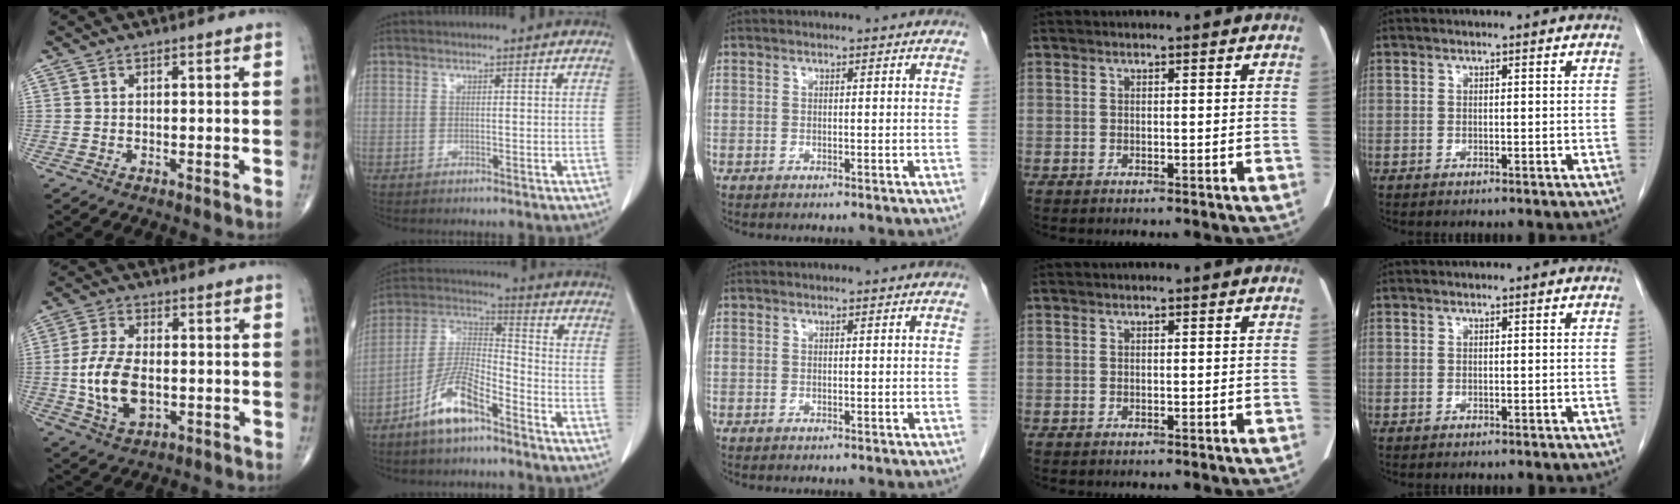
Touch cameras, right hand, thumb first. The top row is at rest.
{"thumb": {"total": 10.9, "force": [-1.3, 6.1, 8.9], "torque": [-0.174, 0.000, -0.022]}, "index": {"total": 10.0, "force": [-6.4, 2.7, 7.2], "torque": [-0.156, -0.001, -0.128]}}